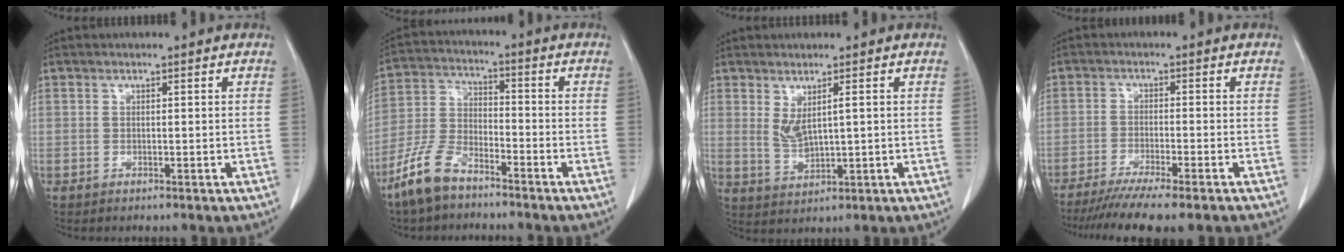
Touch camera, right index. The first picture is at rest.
{"total": 8.9, "force": [-6.7, 3.6, 4.6], "torque": [-0.116, -0.007, -0.135]}
{"total": 3.8, "force": [1.1, 0.9, 3.5], "torque": [-0.075, -0.006, 0.033]}
{"total": 11.3, "force": [-9.2, 0.3, 6.5], "torque": [-0.085, -0.024, -0.141]}